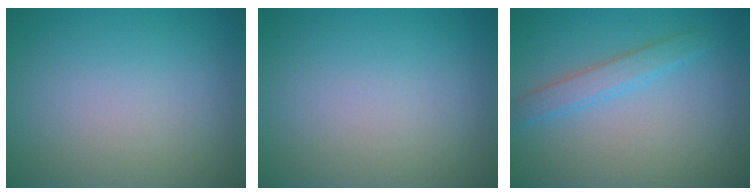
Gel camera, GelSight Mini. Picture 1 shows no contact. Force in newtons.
{"total": 0.0}
{"total": 2.3, "press": 2.3, "slide": 0.0}